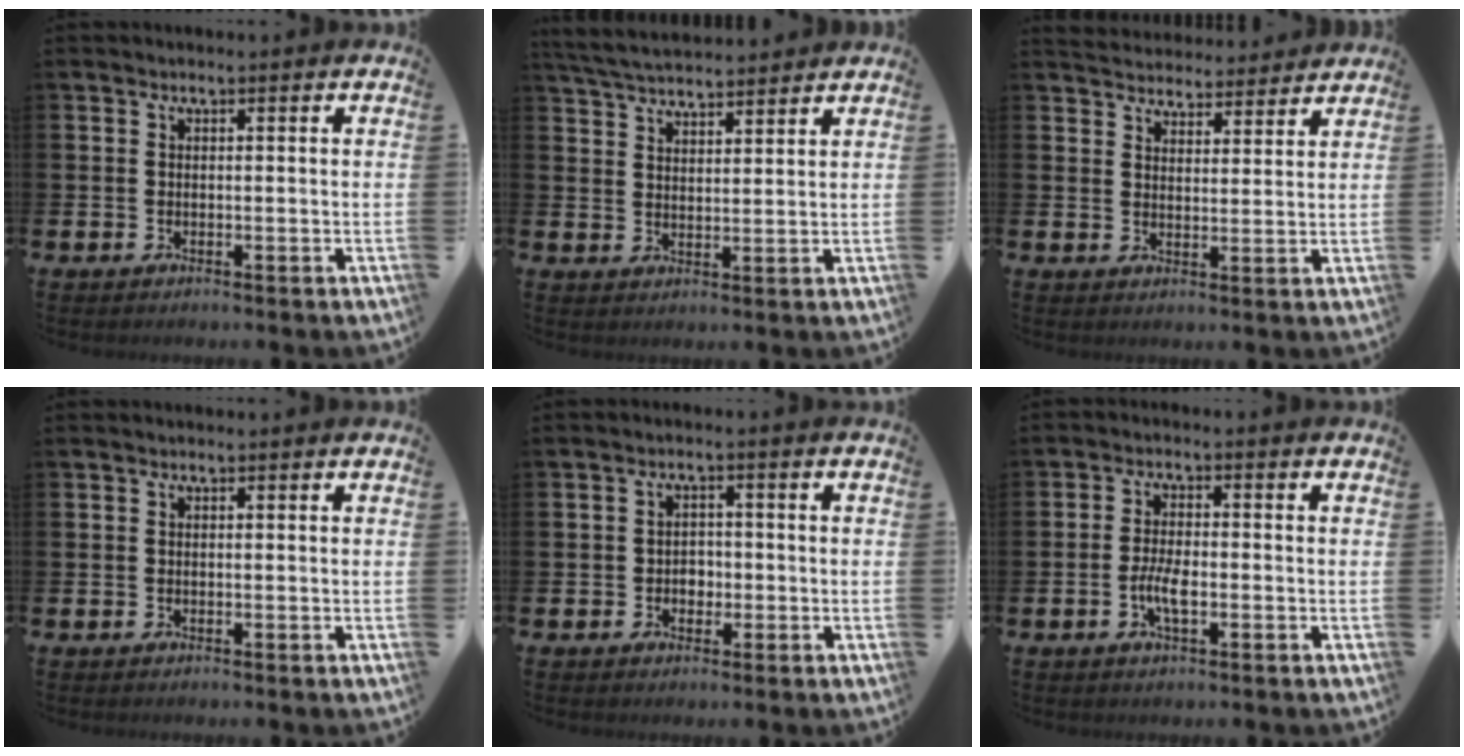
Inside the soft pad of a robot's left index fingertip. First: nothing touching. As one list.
[{"total": 4.9, "force": [4.8, 0.6, 0.6], "torque": [-0.034, -0.021, 0.089]}, {"total": 4.5, "force": [4.3, 1.0, -0.3], "torque": [-0.010, -0.030, 0.079]}, {"total": 0.0}, {"total": 2.2, "force": [-0.6, 1.9, 1.0], "torque": [-0.011, 0.002, -0.017]}, {"total": 3.6, "force": [-1.0, 1.3, 3.2], "torque": [-0.061, -0.001, -0.021]}]